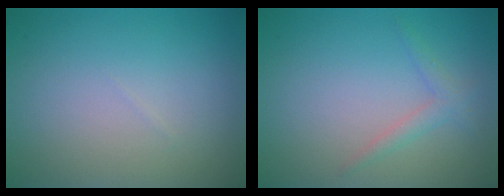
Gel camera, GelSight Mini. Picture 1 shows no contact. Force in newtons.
{"total": 1.4, "press": 1.4, "slide": 0.1}